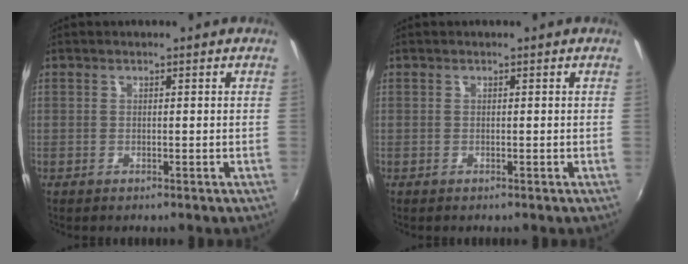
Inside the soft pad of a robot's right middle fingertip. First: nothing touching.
{"total": 0.0}